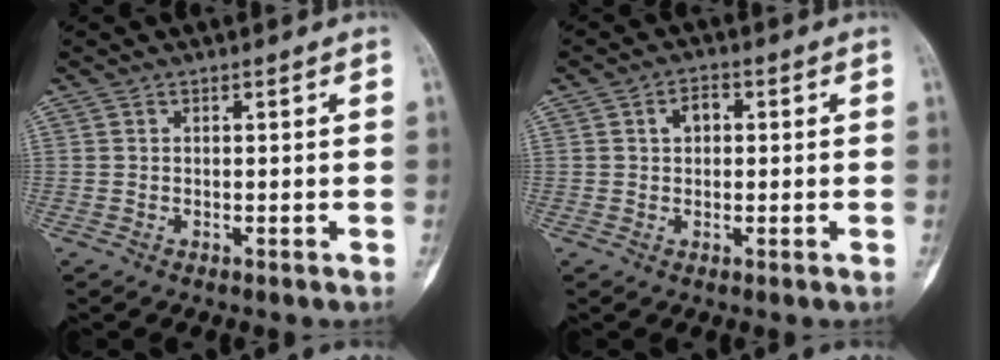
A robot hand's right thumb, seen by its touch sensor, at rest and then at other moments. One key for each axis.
{"total": 3.2, "fx": 0.5, "fy": 2.3, "fz": 2.2, "tx": -0.024, "ty": 0.012, "tz": 0.004}